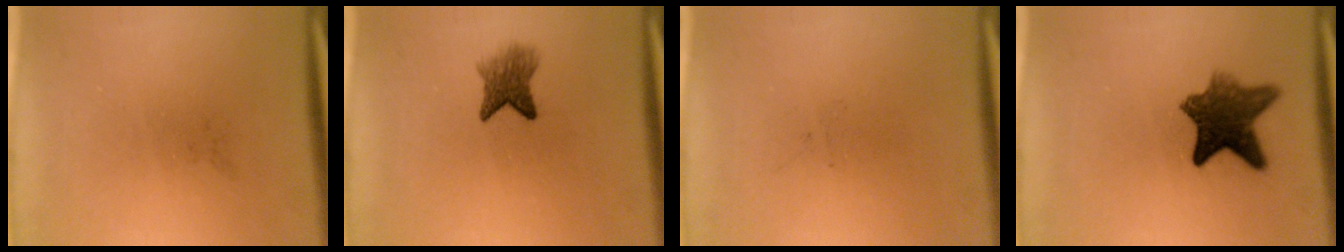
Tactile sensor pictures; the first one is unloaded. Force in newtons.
{"total": 3.9}
{"total": 0.0}
{"total": 8.7}